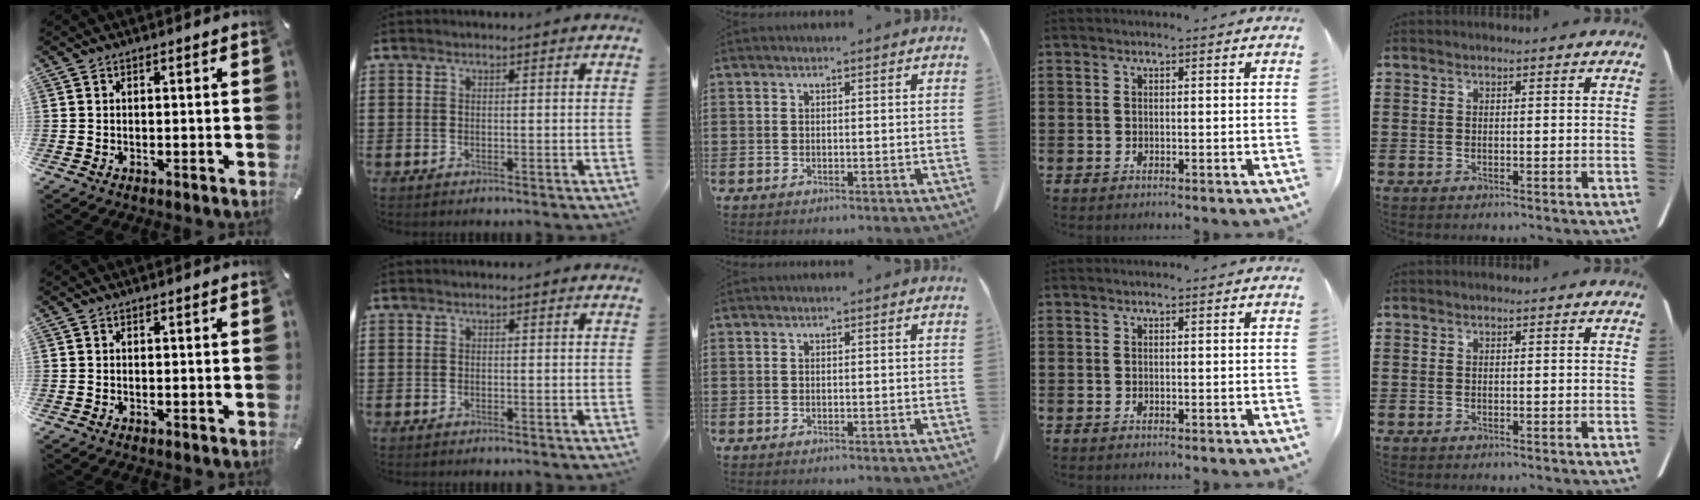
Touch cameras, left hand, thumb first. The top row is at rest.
{}